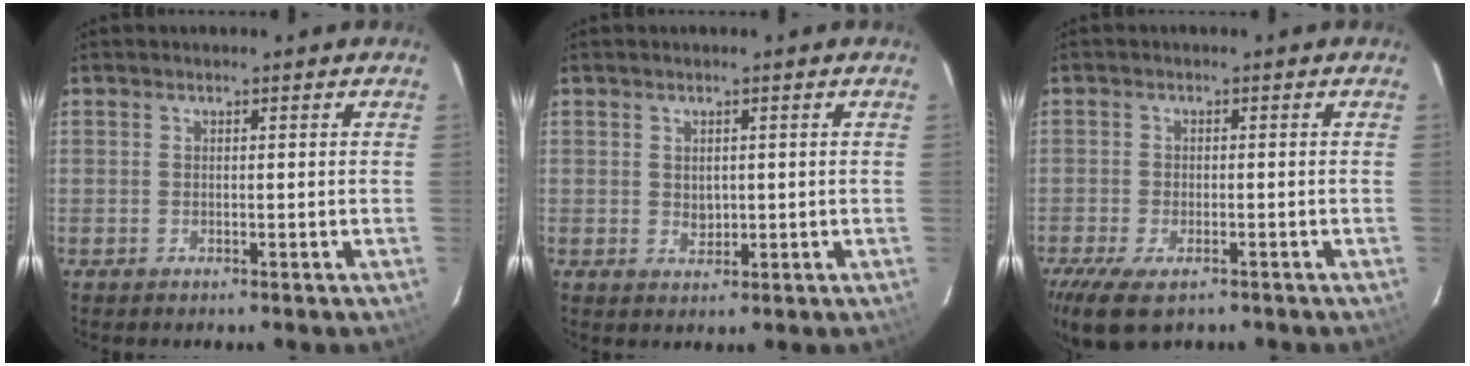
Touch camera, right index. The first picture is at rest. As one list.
[{"total": 2.1, "force": [0.3, 1.7, 1.2], "torque": [-0.017, 0.001, 0.008]}, {"total": 8.1, "force": [-5.3, 3.5, 5.1], "torque": [-0.124, -0.031, -0.093]}]